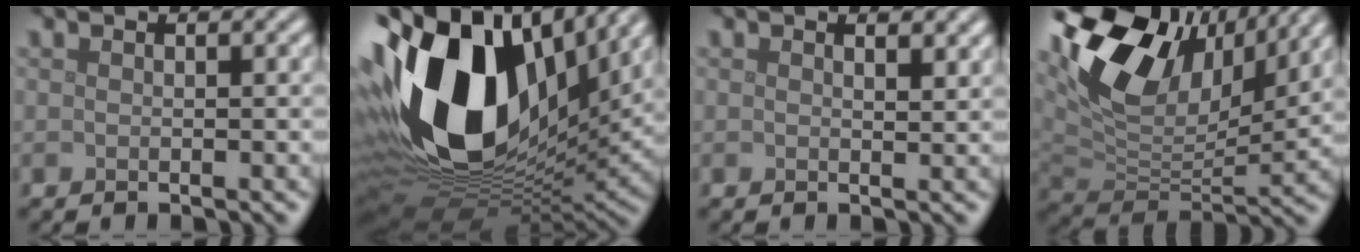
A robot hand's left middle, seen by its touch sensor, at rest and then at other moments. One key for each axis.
{"total": 19.5, "fx": 4.1, "fy": 12.4, "fz": 14.5, "tx": -0.336, "ty": -0.014, "tz": 0.075}
{"total": 1.3, "fx": 1.1, "fy": 0.4, "fz": 0.7, "tx": -0.009, "ty": -0.001, "tz": 0.020}
{"total": 12.7, "fx": 7.4, "fy": 7.0, "fz": 7.6, "tx": -0.163, "ty": 0.023, "tz": 0.133}